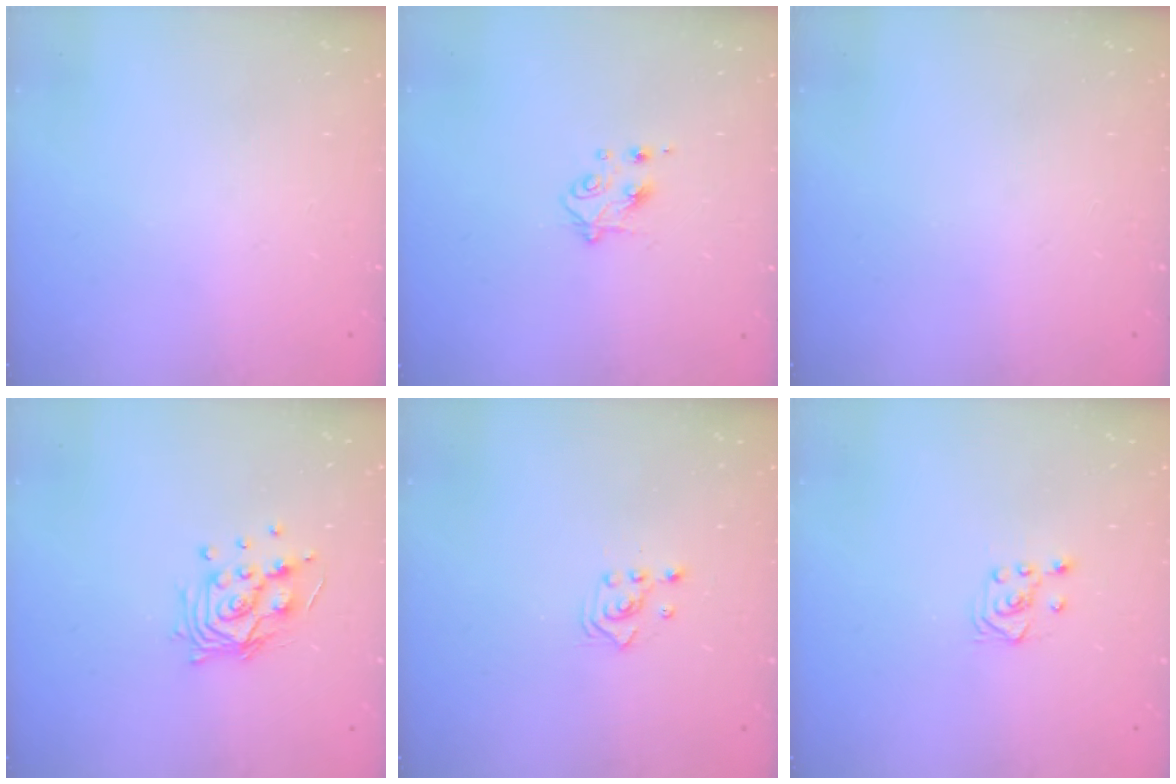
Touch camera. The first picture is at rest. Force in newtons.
{"total": 4.8, "press": 4.8, "slide": 0.6}
{"total": 0.0}
{"total": 11.5, "press": 11.4, "slide": 1.0}
{"total": 2.5, "press": 2.5, "slide": 0.3}
{"total": 3.5, "press": 3.4, "slide": 0.8}